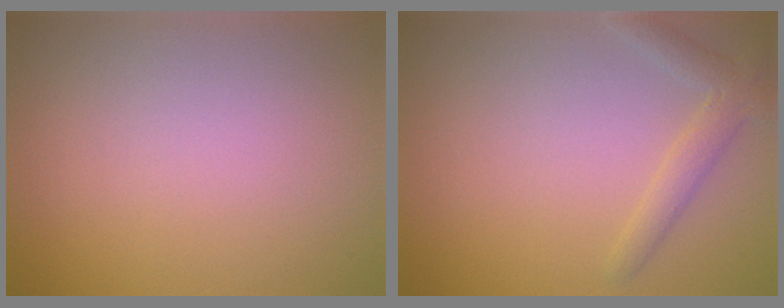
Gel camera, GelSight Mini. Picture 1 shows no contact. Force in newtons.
{"total": 2.3, "press": 2.3, "slide": 0.1}